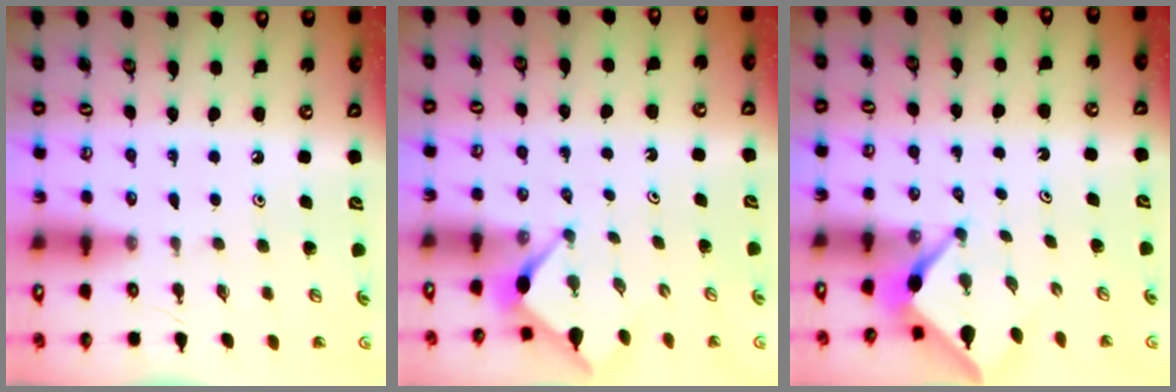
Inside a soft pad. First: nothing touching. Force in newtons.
{"total": 2.8, "press": 2.8, "slide": 0.3}
{"total": 3.8, "press": 3.8, "slide": 0.3}